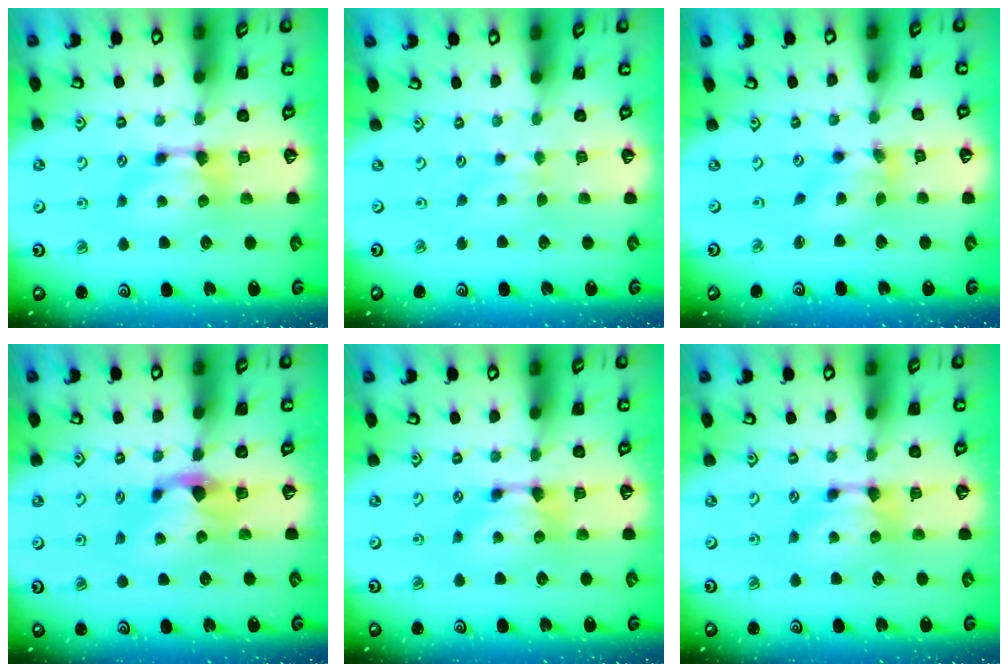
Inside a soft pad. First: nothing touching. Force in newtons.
{"total": 2.4, "press": 2.3, "slide": 0.5}
{"total": 2.4, "press": 1.6, "slide": 1.7}
{"total": 1.2, "press": 0.1, "slide": 1.2}
{"total": 0.0}
{"total": 0.0}